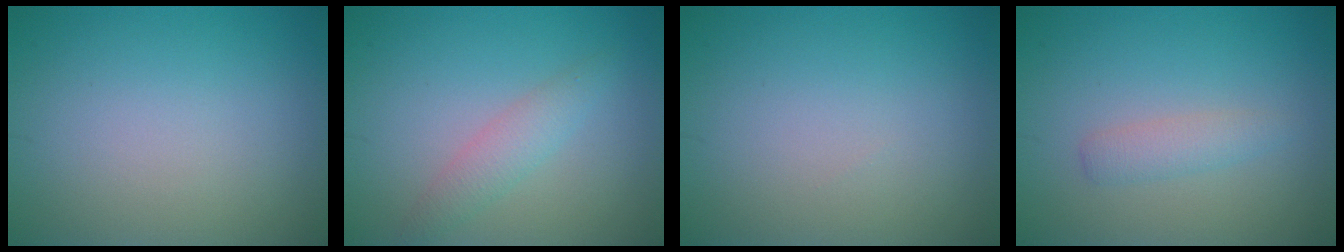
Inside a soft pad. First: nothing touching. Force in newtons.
{"total": 2.1, "press": 2.1, "slide": 0.1}
{"total": 0.0}
{"total": 1.7, "press": 1.7, "slide": 0.1}